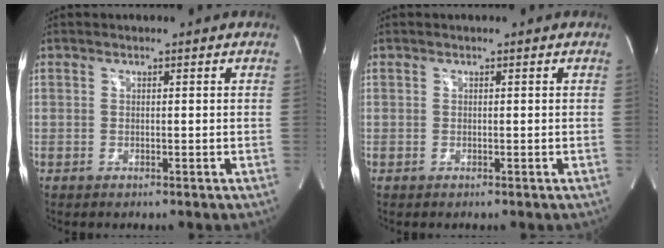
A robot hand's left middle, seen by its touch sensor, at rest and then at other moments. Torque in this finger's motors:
{"motor_torque": [0.12, 0.17, -0.16, 0.01]}